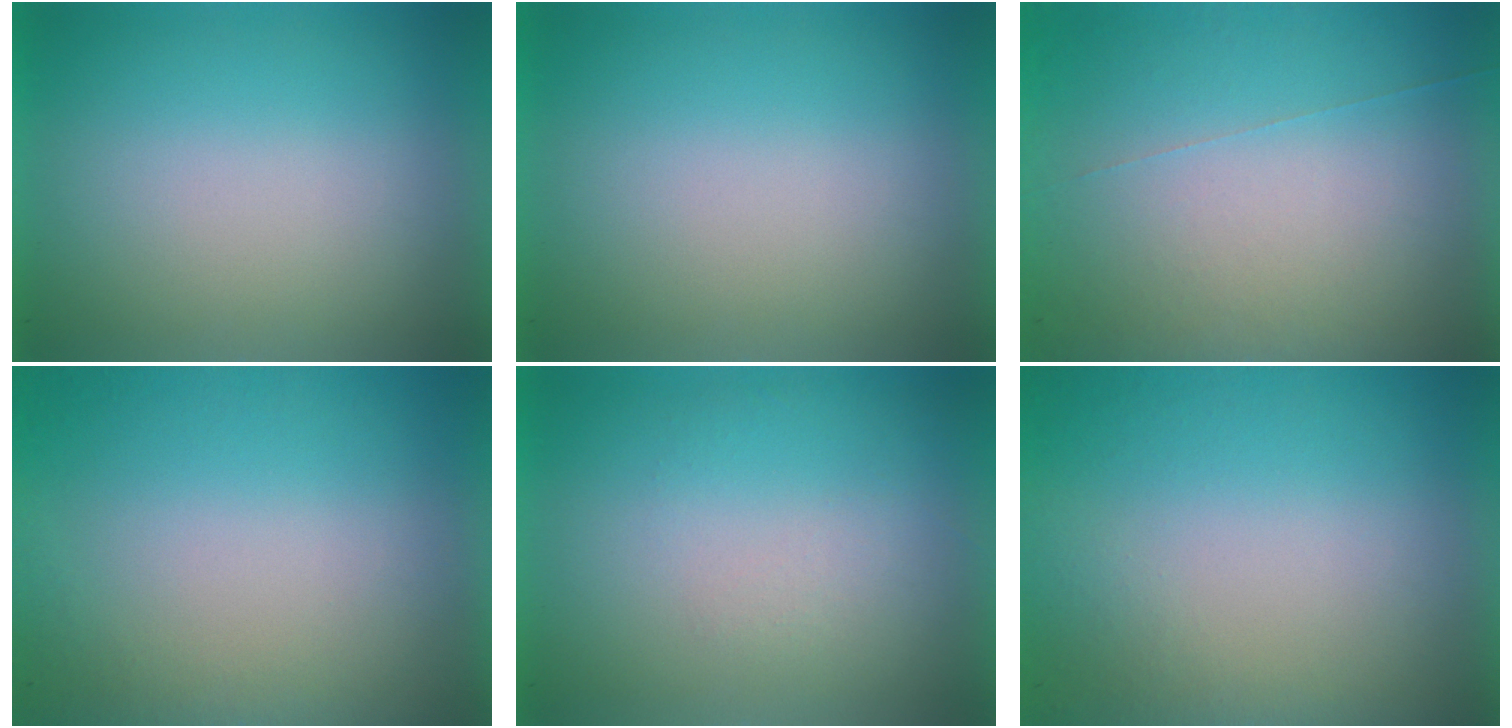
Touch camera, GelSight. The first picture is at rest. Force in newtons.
{"total": 0.0}
{"total": 6.7}
{"total": 4.8}
{"total": 1.2}
{"total": 8.2}